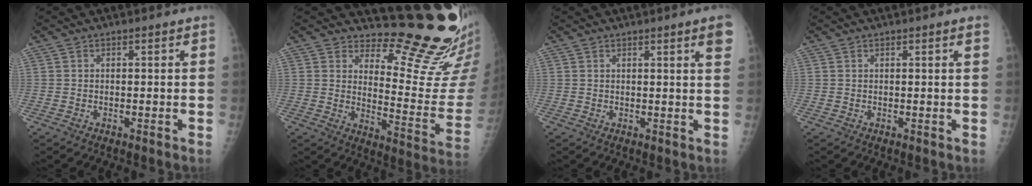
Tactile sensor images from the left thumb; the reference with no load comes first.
{"total": 17.5, "force": [16.3, 3.6, 5.1], "torque": [-0.018, -0.194, 0.198]}
{"total": 3.3, "force": [1.8, -0.1, 2.7], "torque": [-0.032, -0.008, 0.022]}
{"total": 1.0, "force": [0.6, -0.2, 0.8], "torque": [-0.012, 0.001, 0.008]}